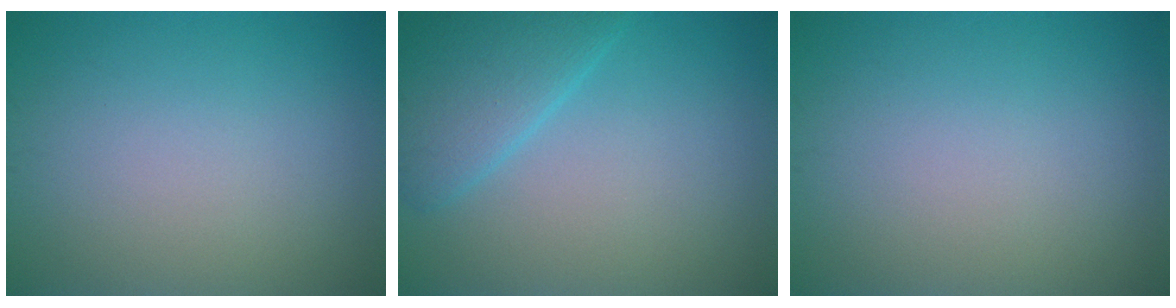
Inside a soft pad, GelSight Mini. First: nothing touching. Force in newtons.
{"total": 4.3, "press": 4.3, "slide": 0.2}
{"total": 0.0}